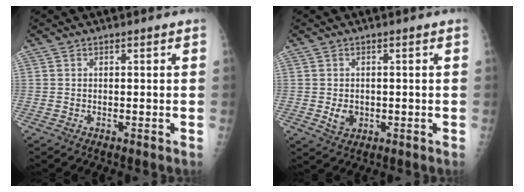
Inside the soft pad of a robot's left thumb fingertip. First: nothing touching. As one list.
[{"total": 3.3, "force": [-0.4, 2.5, 2.0], "torque": [-0.022, 0.000, 0.002]}]